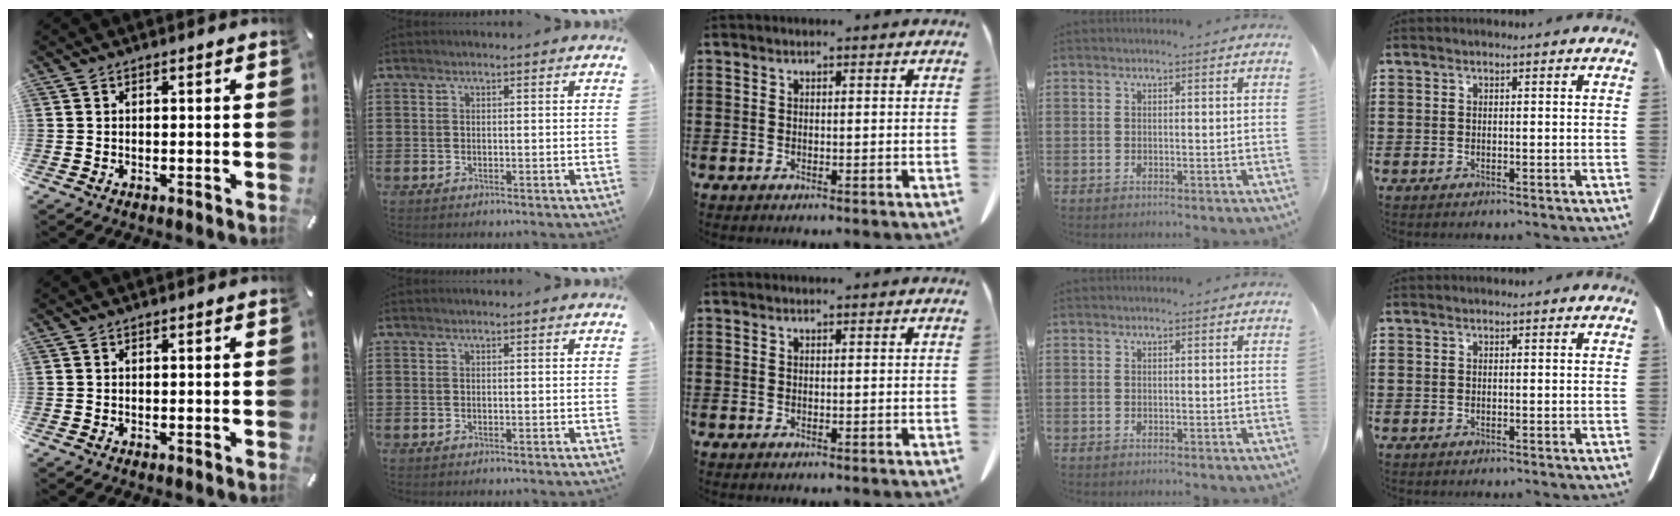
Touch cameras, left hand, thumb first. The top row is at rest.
{}